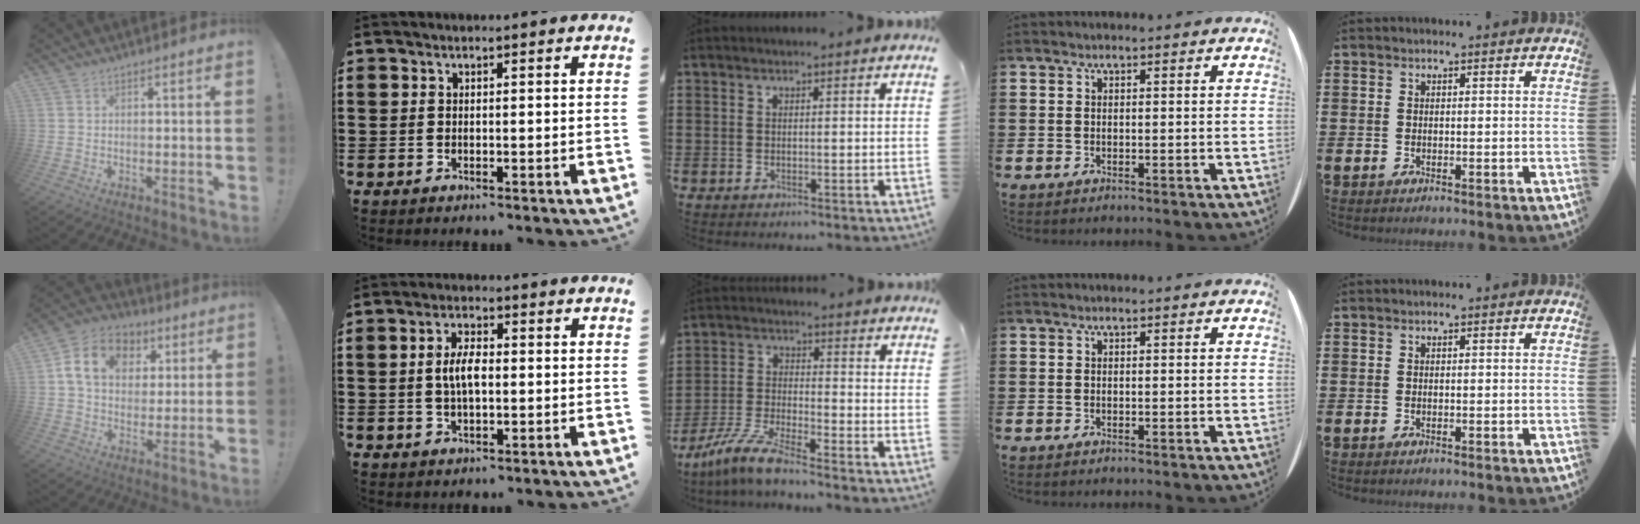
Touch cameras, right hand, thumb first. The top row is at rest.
{"thumb": {"total": 14.1, "force": [4.5, 11.0, 7.5], "torque": [-0.109, -0.004, 0.089]}, "index": {"total": 4.6, "force": [0.0, 2.0, 4.1], "torque": [-0.086, 0.004, -0.005]}, "middle": {"total": 6.9, "force": [-6.0, 0.2, 3.4], "torque": [-0.087, -0.011, -0.121]}}